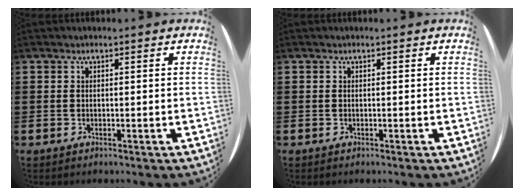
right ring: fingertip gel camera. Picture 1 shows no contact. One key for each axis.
{"total": 0.0}